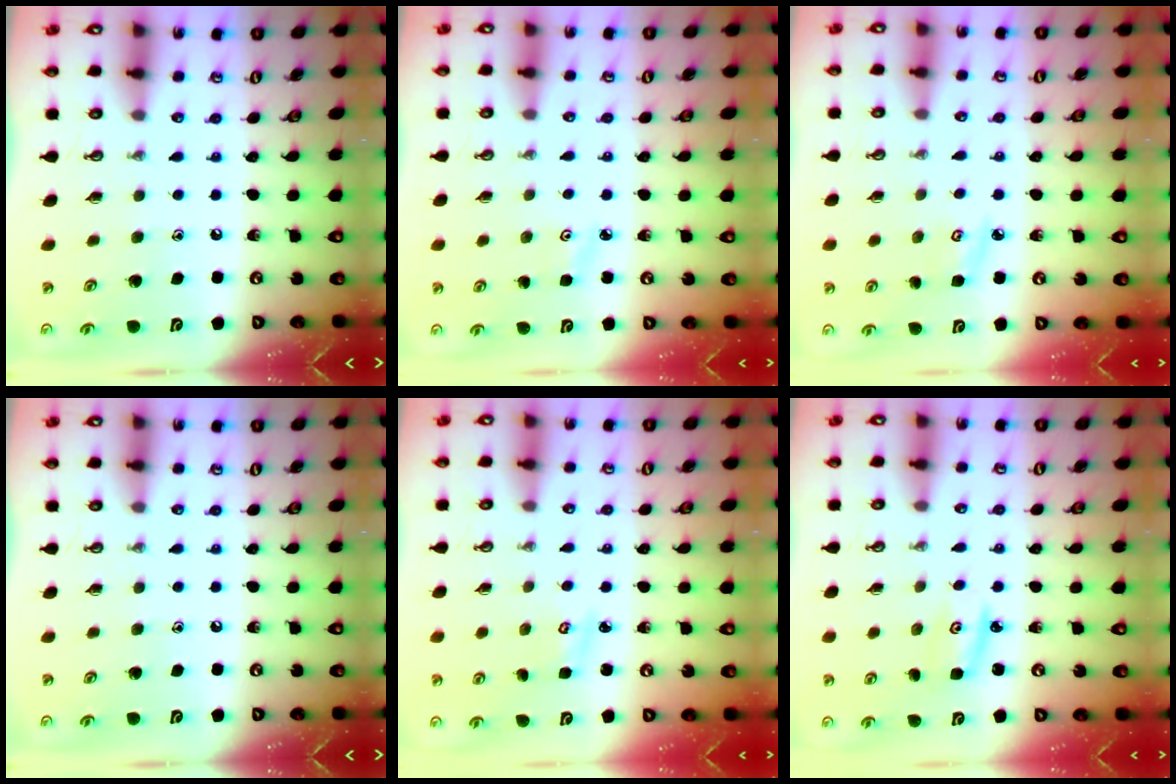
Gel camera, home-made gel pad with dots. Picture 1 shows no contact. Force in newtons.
{"total": 2.1, "press": 2.1, "slide": 0.3}
{"total": 3.9, "press": 3.8, "slide": 0.6}
{"total": 0.0}
{"total": 2.9, "press": 2.9, "slide": 0.3}
{"total": 2.8, "press": 2.8, "slide": 0.3}